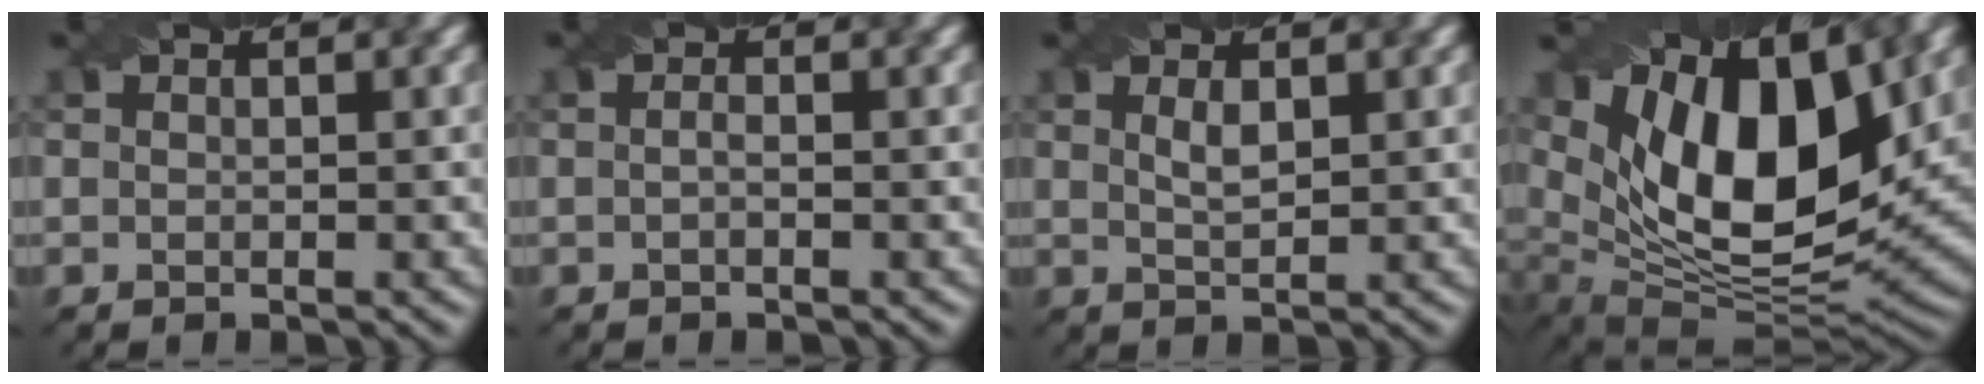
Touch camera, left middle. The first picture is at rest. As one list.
[{"total": 0.6, "force": [-0.3, 0.1, 0.6], "torque": [-0.014, 0.000, -0.005]}, {"total": 1.5, "force": [0.7, 0.5, 1.3], "torque": [-0.027, -0.001, 0.017]}, {"total": 14.7, "force": [5.9, 6.8, 11.6], "torque": [-0.195, 0.010, 0.094]}]